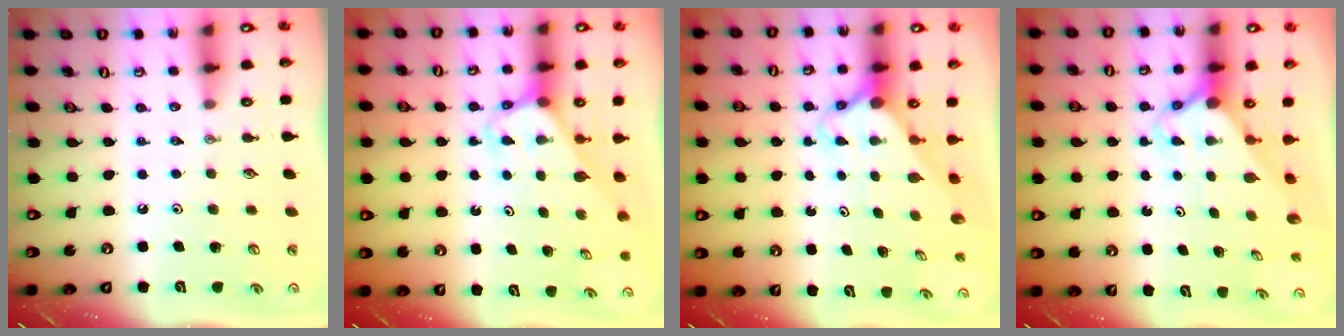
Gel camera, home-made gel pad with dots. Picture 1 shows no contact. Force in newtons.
{"total": 3.1, "press": 3.1, "slide": 0.2}
{"total": 2.8, "press": 2.8, "slide": 0.2}
{"total": 2.8, "press": 2.8, "slide": 0.2}